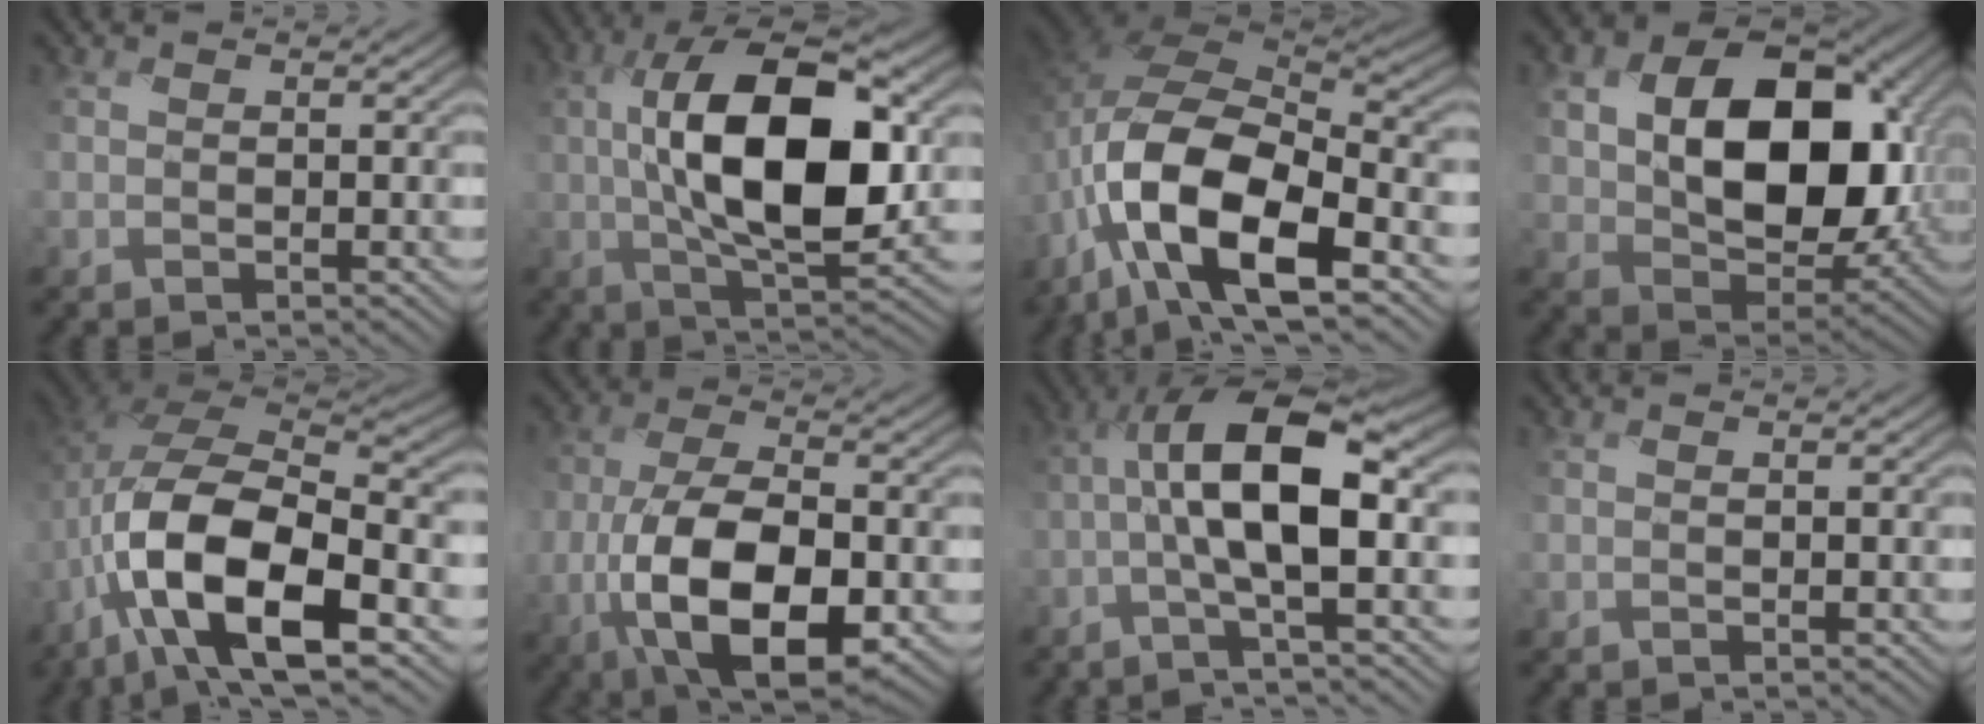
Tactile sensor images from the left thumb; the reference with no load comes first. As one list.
[{"total": 16.4, "force": [1.3, 7.3, 14.6], "torque": [-0.267, 0.012, 0.016]}, {"total": 16.5, "force": [-6.8, 8.2, 12.6], "torque": [-0.274, -0.031, -0.129]}, {"total": 16.6, "force": [2.6, 11.2, 12.0], "torque": [-0.207, -0.018, 0.063]}, {"total": 16.4, "force": [-5.4, 7.6, 13.5], "torque": [-0.272, -0.009, -0.102]}, {"total": 14.2, "force": [-3.9, 7.9, 11.1], "torque": [-0.244, -0.037, -0.066]}, {"total": 11.3, "force": [-0.8, 2.9, 10.9], "torque": [-0.177, 0.020, -0.030]}, {"total": 0.0}]